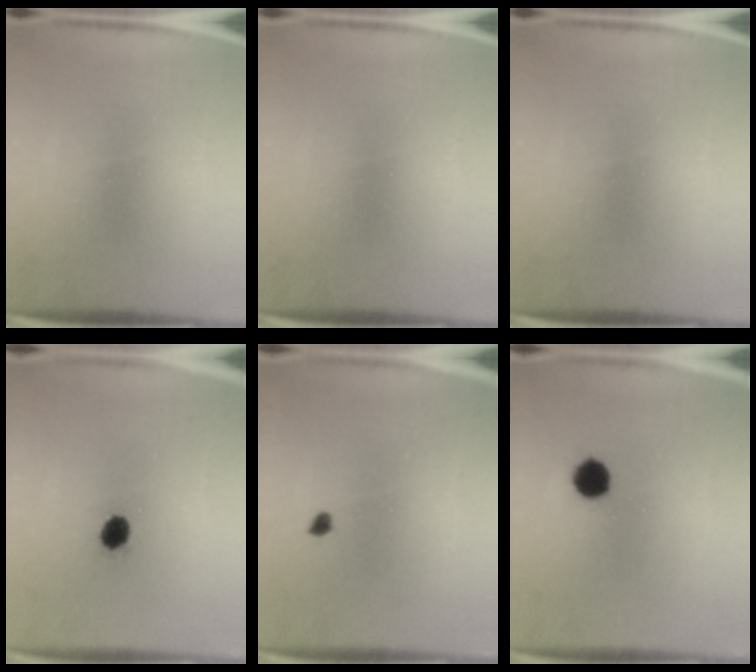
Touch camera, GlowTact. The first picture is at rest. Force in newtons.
{"total": 0.0}
{"total": 0.0}
{"total": 4.4}
{"total": 1.1}
{"total": 5.3}